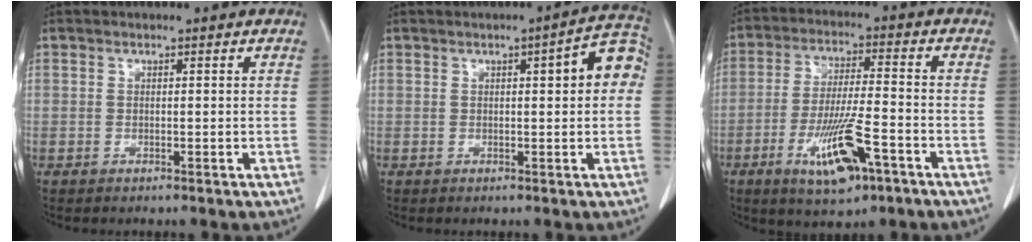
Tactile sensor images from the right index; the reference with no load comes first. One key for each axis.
{"total": 6.0, "fx": 0.9, "fy": 1.3, "fz": 5.8, "tx": -0.065, "ty": 0.021, "tz": 0.005}
{"total": 11.2, "fx": -5.3, "fy": 2.1, "fz": 9.6, "tx": -0.182, "ty": -0.011, "tz": -0.086}